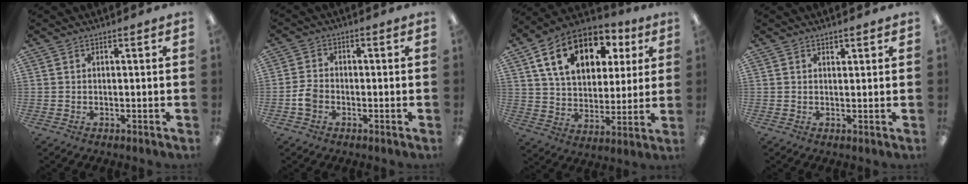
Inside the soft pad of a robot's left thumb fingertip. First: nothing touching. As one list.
[{"total": 4.2, "force": [-1.5, 3.2, 2.3], "torque": [-0.044, 0.010, -0.030]}, {"total": 17.4, "force": [8.6, 11.4, 10.0], "torque": [-0.169, -0.017, 0.156]}, {"total": 1.2, "force": [1.0, 0.5, 0.2], "torque": [0.003, -0.003, 0.018]}]